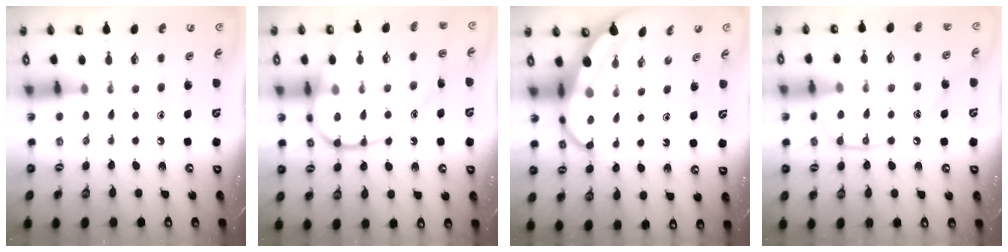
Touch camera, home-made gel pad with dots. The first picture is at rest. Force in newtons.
{"total": 17.9, "press": 17.9, "slide": 1.0}
{"total": 6.5, "press": 6.5, "slide": 0.8}
{"total": 15.9, "press": 15.9, "slide": 1.3}